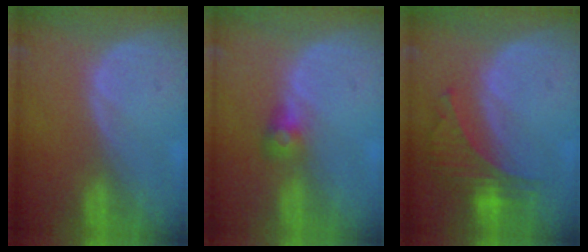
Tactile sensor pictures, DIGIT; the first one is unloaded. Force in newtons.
{"total": 2.7, "press": 2.6, "slide": 0.8}
{"total": 6.3, "press": 5.9, "slide": 2.2}